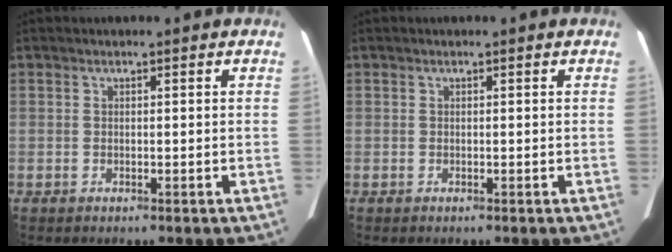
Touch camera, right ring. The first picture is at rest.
{"total": 0.0}